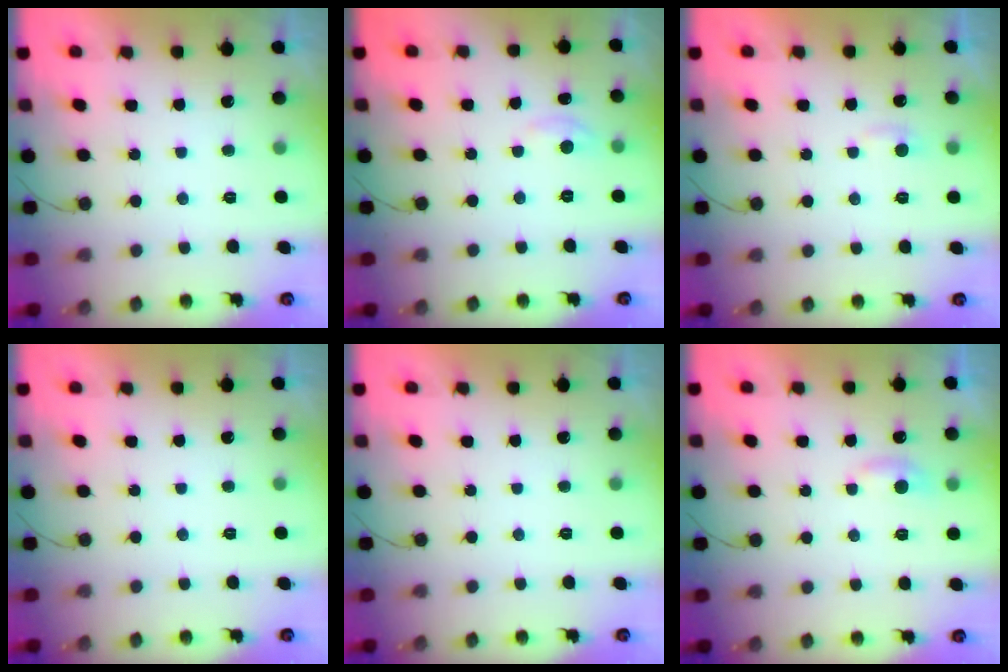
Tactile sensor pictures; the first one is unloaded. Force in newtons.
{"total": 3.1, "press": 3.1, "slide": 0.4}
{"total": 3.5, "press": 3.5, "slide": 0.4}
{"total": 0.0}
{"total": 0.0}
{"total": 4.0, "press": 3.9, "slide": 0.5}